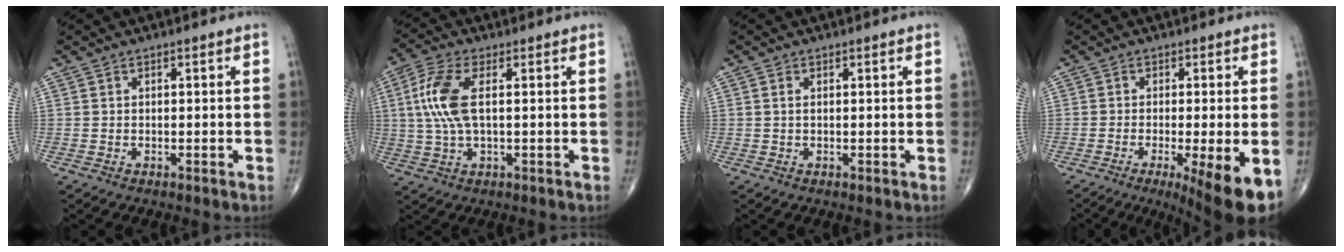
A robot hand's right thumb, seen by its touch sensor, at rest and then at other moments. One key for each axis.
{"total": 9.0, "fx": 1.3, "fy": 3.6, "fz": 8.2, "tx": -0.203, "ty": 0.012, "tz": 0.026}
{"total": 0.7, "fx": 0.2, "fy": 0.3, "fz": 0.6, "tx": -0.016, "ty": 0.002, "tz": 0.003}
{"total": 11.9, "fx": -4.9, "fy": 2.0, "fz": 10.6, "tx": -0.123, "ty": -0.020, "tz": -0.070}